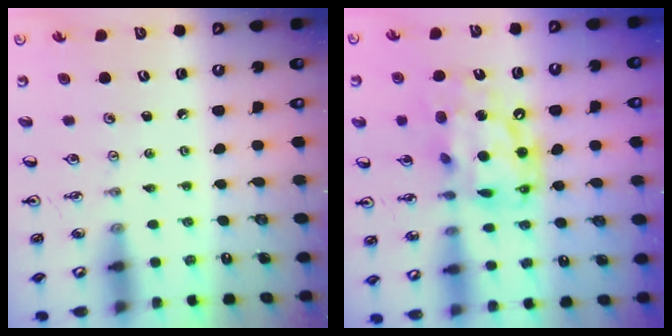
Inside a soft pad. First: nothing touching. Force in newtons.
{"total": 16.3, "press": 16.2, "slide": 1.2}